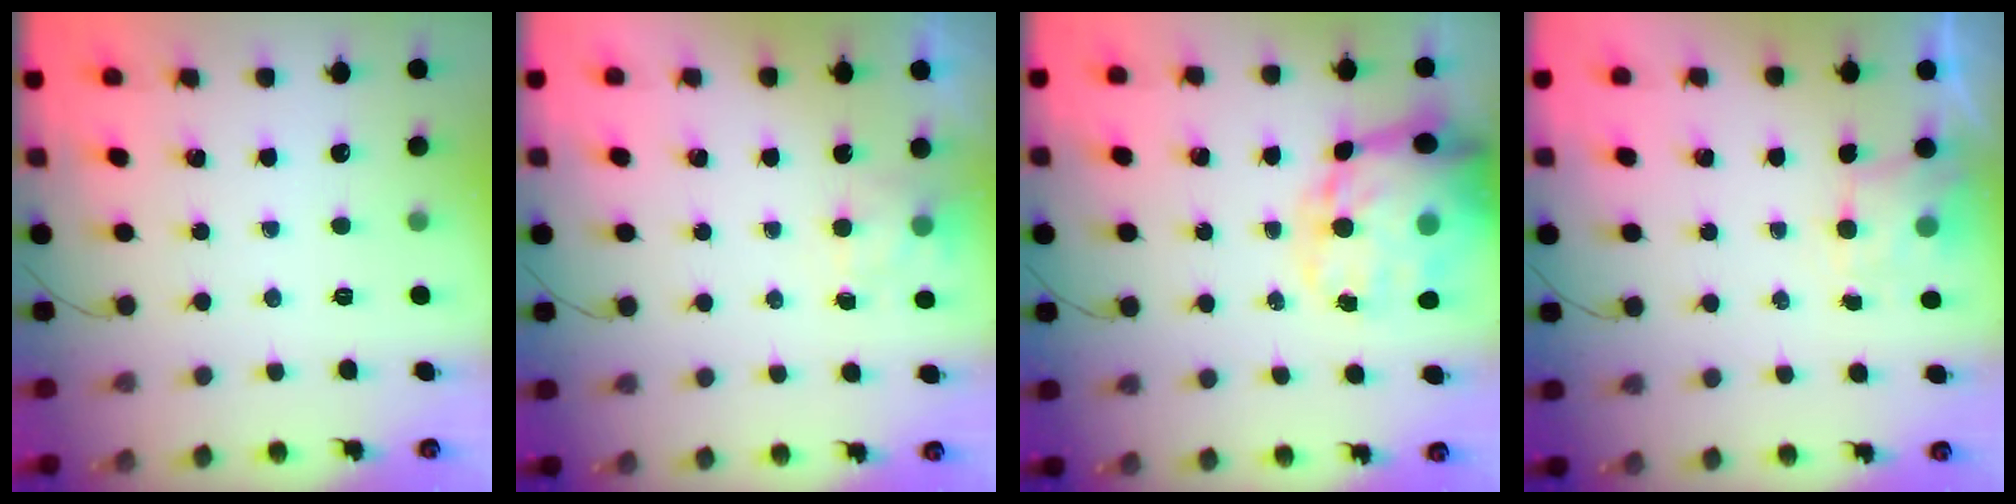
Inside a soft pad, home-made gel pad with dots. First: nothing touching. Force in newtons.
{"total": 3.0, "press": 2.7, "slide": 1.4}
{"total": 21.9, "press": 21.1, "slide": 5.9}
{"total": 2.0, "press": 1.8, "slide": 1.0}